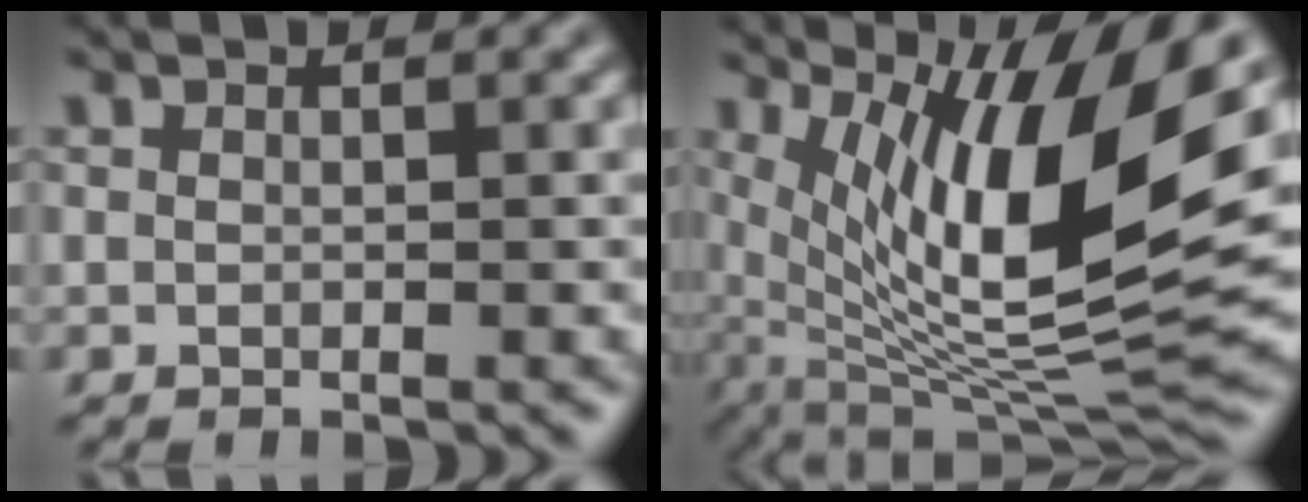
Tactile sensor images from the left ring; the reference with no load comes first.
{"total": 13.6, "force": [4.3, 4.2, 12.1], "torque": [-0.203, -0.007, 0.082]}